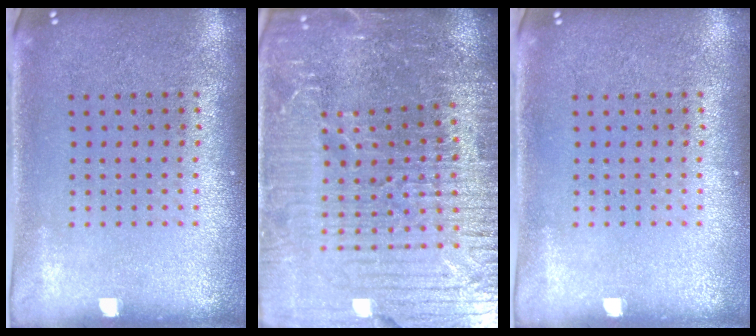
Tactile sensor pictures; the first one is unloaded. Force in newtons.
{"total": 5.8, "press": 5.3, "slide": 2.5}
{"total": 0.0}